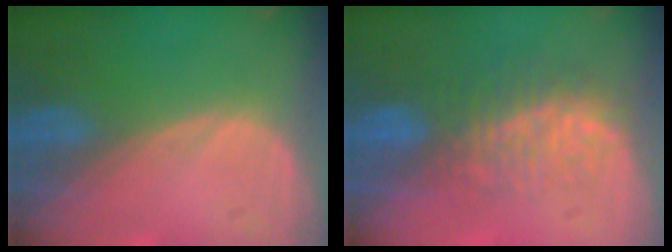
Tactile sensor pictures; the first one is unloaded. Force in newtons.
{"total": 7.6, "press": 7.1, "slide": 2.9}